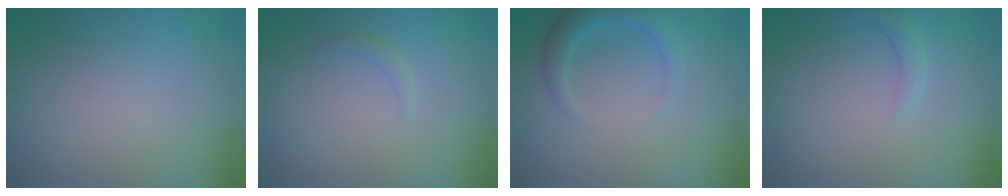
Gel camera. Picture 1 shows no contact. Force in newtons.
{"total": 0.7, "press": 0.7, "slide": 0.1}
{"total": 2.5, "press": 2.5, "slide": 0.2}
{"total": 1.4, "press": 1.4, "slide": 0.1}